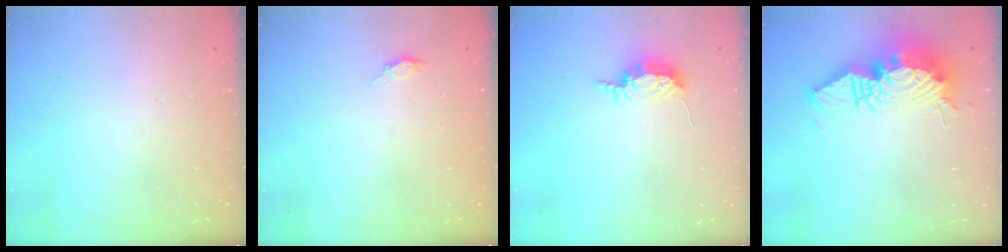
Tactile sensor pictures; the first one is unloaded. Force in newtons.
{"total": 3.0, "press": 2.8, "slide": 1.2}
{"total": 7.0, "press": 6.9, "slide": 0.5}
{"total": 19.0, "press": 18.9, "slide": 1.8}